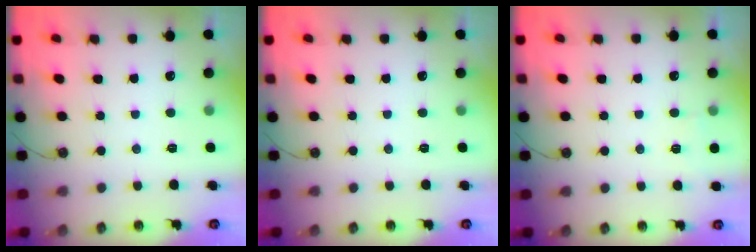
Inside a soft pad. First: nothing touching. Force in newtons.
{"total": 0.0}
{"total": 2.7, "press": 2.3, "slide": 1.5}